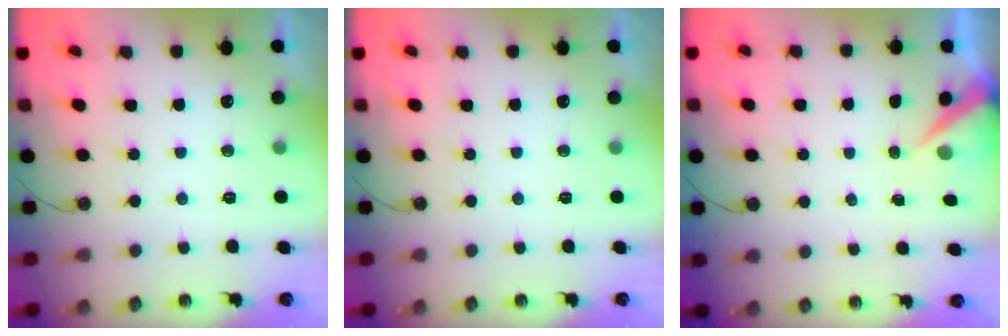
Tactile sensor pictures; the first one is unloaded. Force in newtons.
{"total": 0.0}
{"total": 4.8, "press": 4.7, "slide": 0.5}